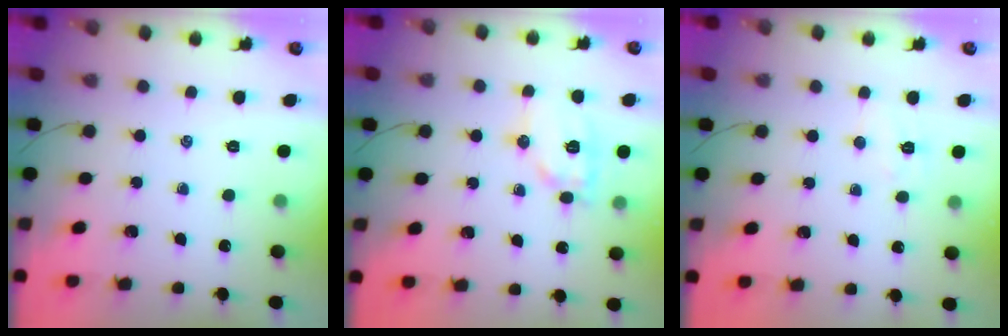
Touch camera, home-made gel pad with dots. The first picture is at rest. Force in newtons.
{"total": 11.4, "press": 11.4, "slide": 0.5}
{"total": 4.5, "press": 4.4, "slide": 0.8}